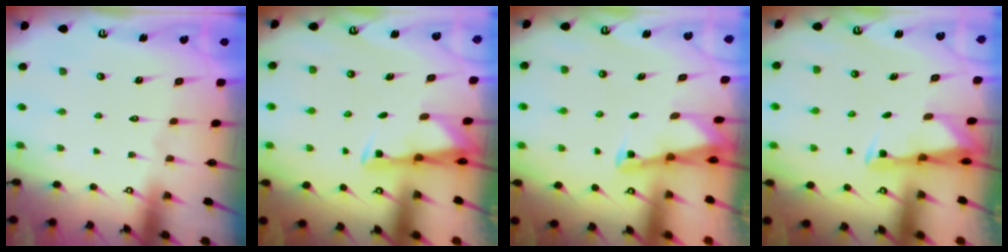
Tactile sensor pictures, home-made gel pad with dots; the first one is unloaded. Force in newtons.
{"total": 2.7, "press": 2.7, "slide": 0.4}
{"total": 2.1, "press": 2.1, "slide": 0.3}
{"total": 2.8, "press": 2.7, "slide": 0.4}